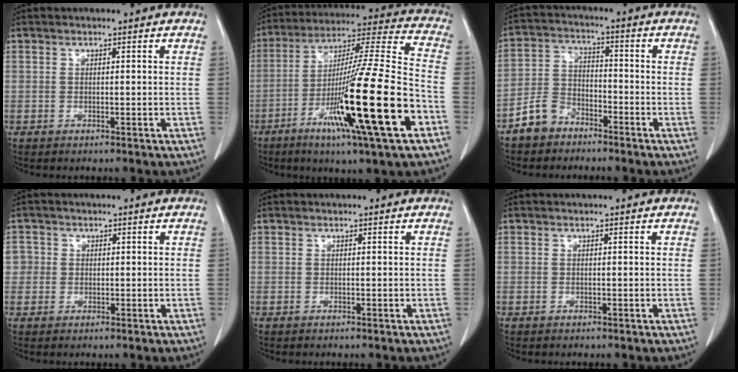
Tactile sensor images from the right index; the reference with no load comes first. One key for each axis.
{"total": 25.0, "fx": -9.4, "fy": 0.3, "fz": 23.1, "tx": -0.375, "ty": -0.036, "tz": -0.165}
{"total": 6.3, "fx": -4.6, "fy": 3.9, "fz": 1.7, "tx": -0.045, "ty": 0.009, "tz": -0.092}
{"total": 2.7, "fx": 0.3, "fy": 2.7, "fz": 0.2, "tx": 0.011, "ty": 0.006, "tz": 0.004}
{"total": 0.0}
{"total": 0.0}